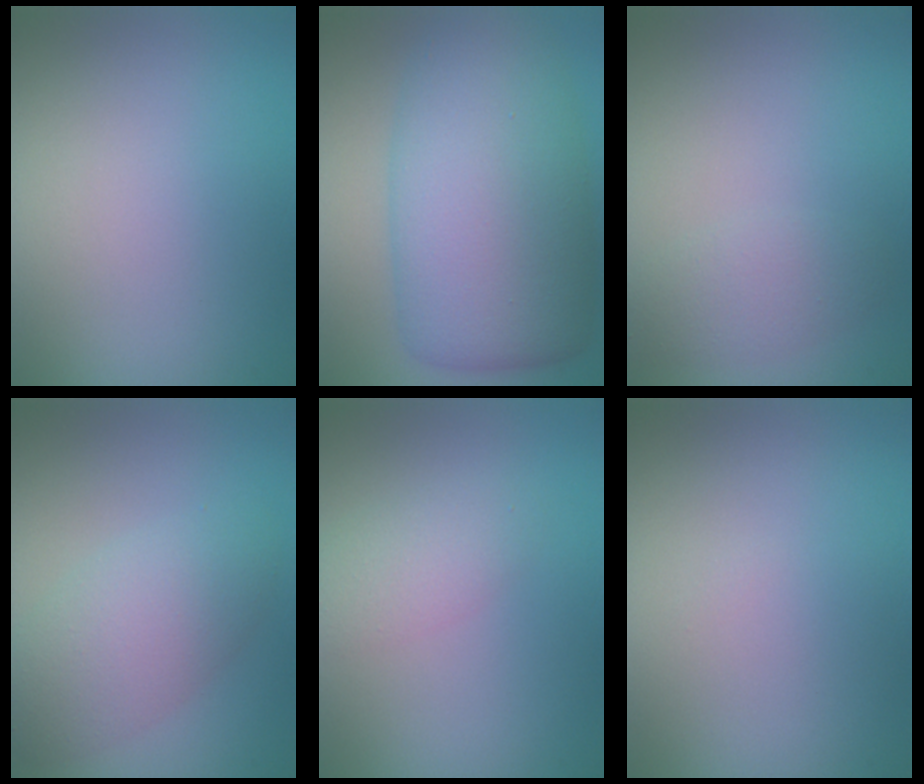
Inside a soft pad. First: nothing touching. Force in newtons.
{"total": 11.6, "press": 11.6, "slide": 0.1}
{"total": 2.2, "press": 2.2, "slide": 0.2}
{"total": 4.7, "press": 4.7, "slide": 0.1}
{"total": 2.3, "press": 2.3, "slide": 0.1}
{"total": 0.0}